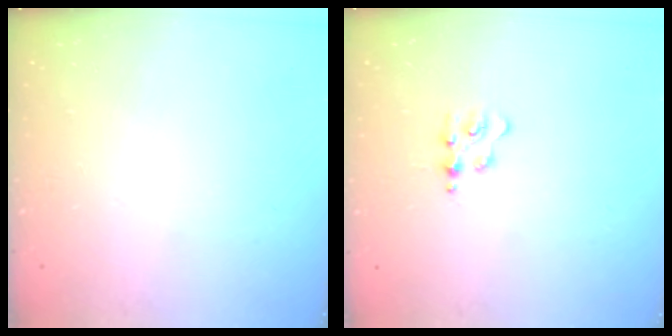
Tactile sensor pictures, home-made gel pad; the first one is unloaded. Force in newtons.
{"total": 2.9, "press": 2.9, "slide": 0.4}